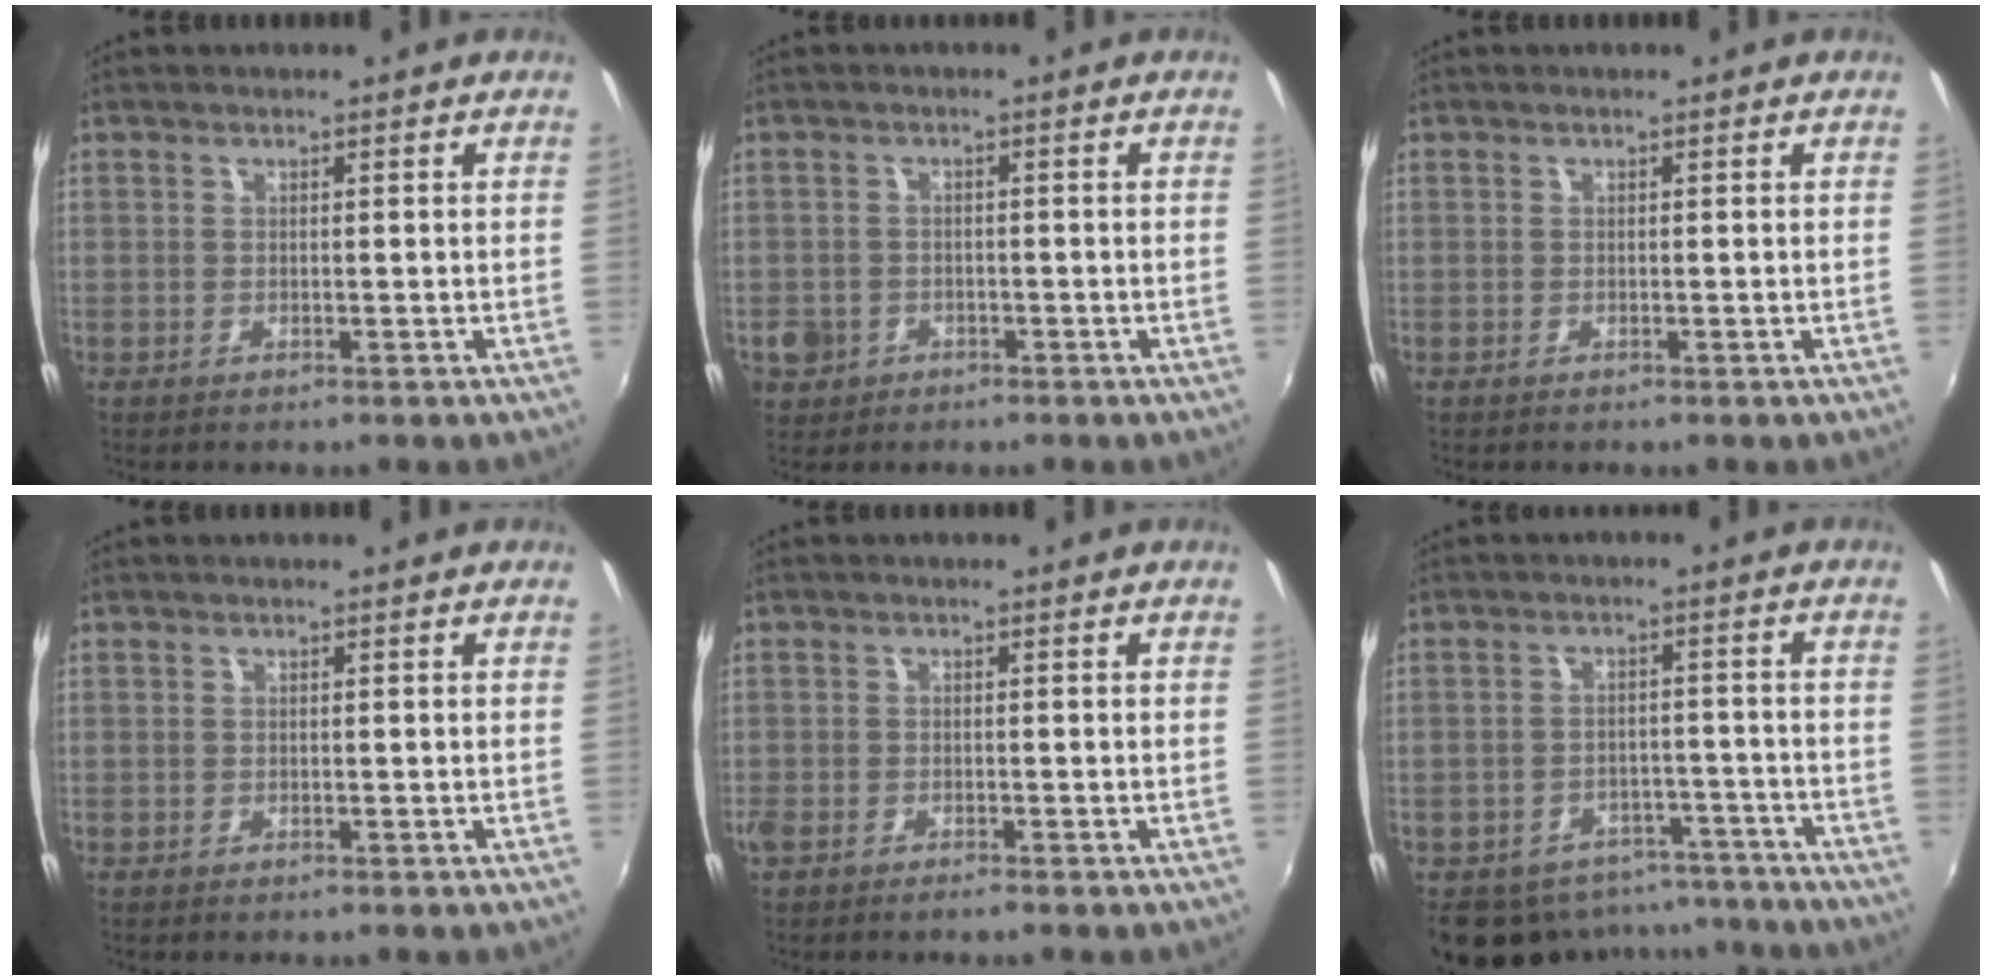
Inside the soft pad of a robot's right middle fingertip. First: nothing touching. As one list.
[{"total": 4.6, "force": [-1.7, 4.1, 1.2], "torque": [-0.039, 0.002, -0.025]}, {"total": 0.0}, {"total": 0.0}, {"total": 2.2, "force": [-1.7, 0.7, 1.1], "torque": [-0.033, -0.006, -0.037]}, {"total": 14.3, "force": [-11.2, 7.7, 4.2], "torque": [-0.097, 0.021, -0.133]}]